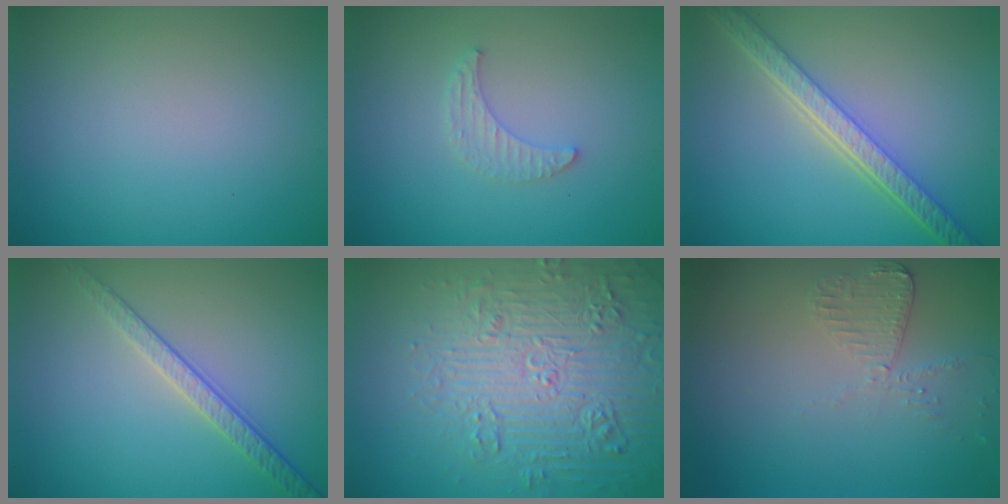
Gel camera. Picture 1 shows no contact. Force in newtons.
{"total": 1.6, "press": 1.5, "slide": 0.4}
{"total": 5.6, "press": 4.3, "slide": 3.6}
{"total": 2.4, "press": 2.0, "slide": 1.4}
{"total": 7.9, "press": 7.7, "slide": 1.9}
{"total": 1.9, "press": 1.9, "slide": 0.4}